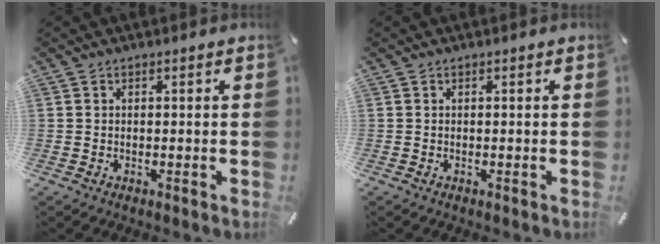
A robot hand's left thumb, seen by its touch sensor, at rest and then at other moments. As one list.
[{"total": 0.0}]